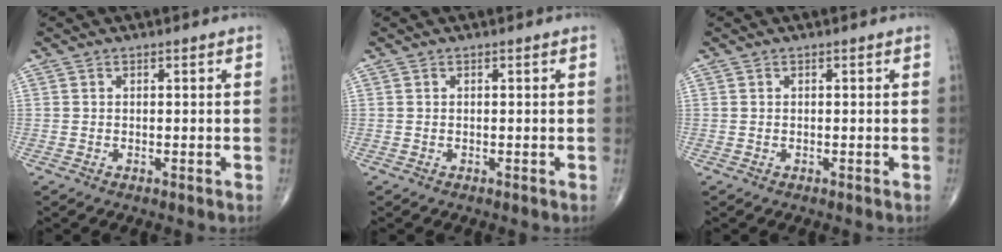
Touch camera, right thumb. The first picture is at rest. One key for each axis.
{"total": 0.0}
{"total": 0.0}